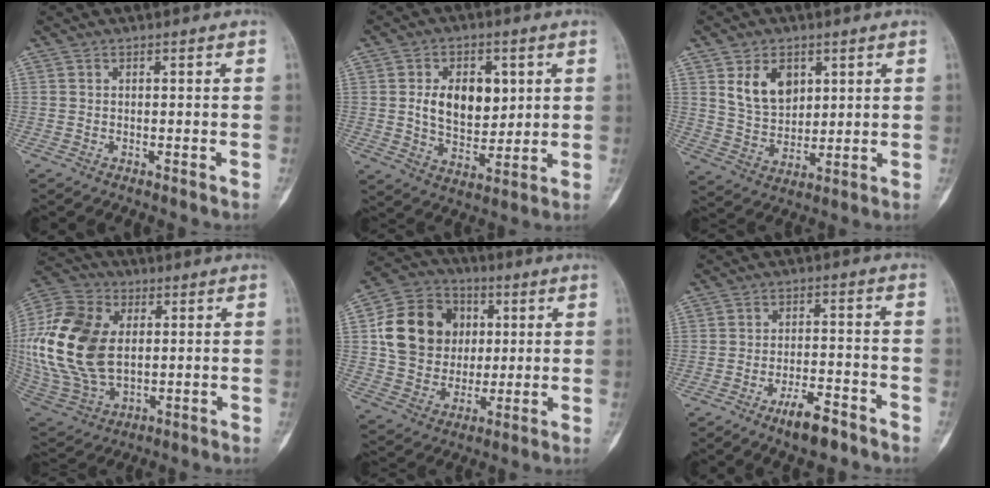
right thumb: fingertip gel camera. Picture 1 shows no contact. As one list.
[{"total": 11.6, "force": [2.3, 7.5, 8.6], "torque": [-0.105, -0.015, 0.048]}, {"total": 9.4, "force": [3.8, 6.5, 5.7], "torque": [-0.075, -0.025, 0.080]}, {"total": 23.1, "force": [2.5, 15.2, 17.2], "torque": [-0.367, -0.011, 0.052]}, {"total": 17.2, "force": [3.2, 14.5, 8.7], "torque": [-0.130, 0.009, 0.061]}, {"total": 7.0, "force": [-4.7, 2.2, 4.8], "torque": [-0.078, 0.025, -0.074]}]